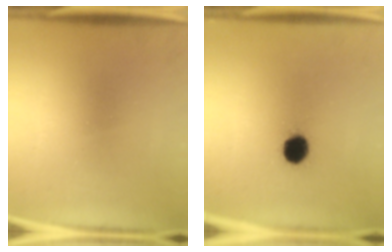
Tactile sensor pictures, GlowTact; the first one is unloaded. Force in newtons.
{"total": 7.1}